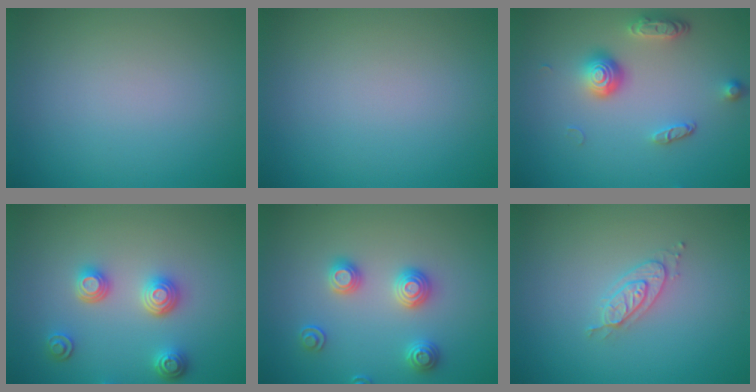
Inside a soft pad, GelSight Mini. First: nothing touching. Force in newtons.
{"total": 0.0}
{"total": 3.8, "press": 2.9, "slide": 2.5}
{"total": 3.4, "press": 3.0, "slide": 1.4}
{"total": 2.8, "press": 2.7, "slide": 0.8}
{"total": 2.2, "press": 2.2, "slide": 0.3}